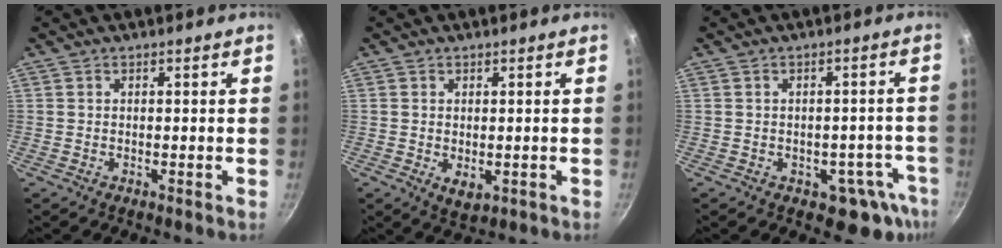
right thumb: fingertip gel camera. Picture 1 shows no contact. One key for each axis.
{"total": 3.2, "fx": -0.3, "fy": 2.0, "fz": 2.5, "tx": -0.039, "ty": -0.012, "tz": -0.001}
{"total": 7.6, "fx": -3.6, "fy": 5.0, "fz": 4.4, "tx": 0.004, "ty": 0.040, "tz": -0.028}